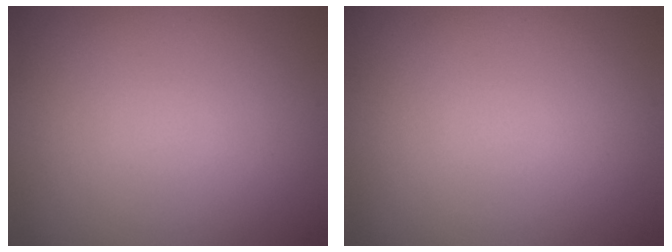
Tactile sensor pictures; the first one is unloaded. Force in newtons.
{"total": 0.0}